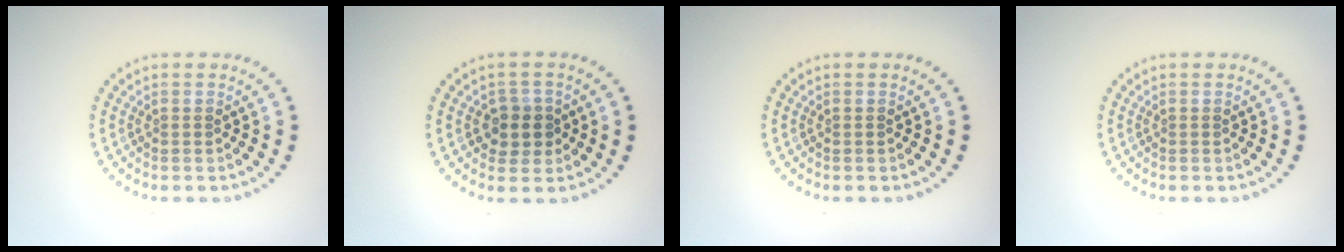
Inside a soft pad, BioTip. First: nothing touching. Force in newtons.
{"total": 2.5, "press": 2.3, "slide": 0.9}
{"total": 0.0}
{"total": 0.0}